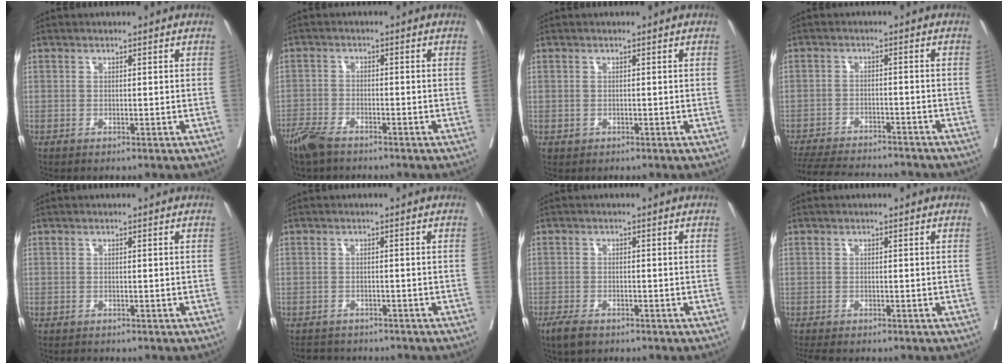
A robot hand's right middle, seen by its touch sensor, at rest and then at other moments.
{"total": 4.8, "force": [-4.0, 1.3, 2.4], "torque": [-0.052, -0.009, -0.076]}
{"total": 0.6, "force": [-0.2, 0.5, 0.1], "torque": [-0.003, 0.002, 0.000]}
{"total": 15.6, "force": [-14.2, 2.5, 5.9], "torque": [-0.121, -0.021, -0.201]}
{"total": 0.6, "force": [-0.5, 0.2, 0.1], "torque": [-0.006, -0.002, -0.009]}
{"total": 4.4, "force": [-4.1, 1.4, 0.6], "torque": [-0.007, -0.005, -0.058]}
{"total": 3.4, "force": [-2.5, 1.3, 1.9], "torque": [-0.039, -0.005, -0.041]}
{"total": 3.2, "force": [-2.8, 0.6, 1.4], "torque": [-0.022, -0.010, -0.044]}